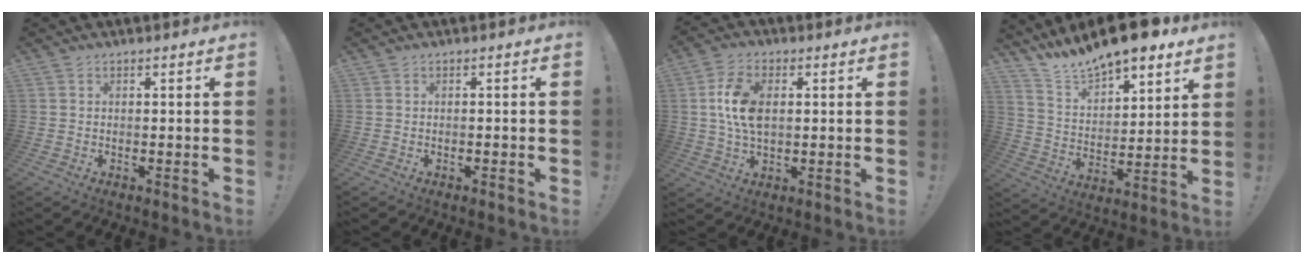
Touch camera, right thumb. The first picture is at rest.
{"total": 0.6, "force": [-0.2, 0.1, -0.5], "torque": [0.000, 0.003, -0.002]}
{"total": 10.5, "force": [1.3, 6.5, 8.1], "torque": [-0.163, 0.002, 0.023]}
{"total": 13.1, "force": [12.0, 3.3, 4.1], "torque": [-0.101, -0.094, 0.214]}